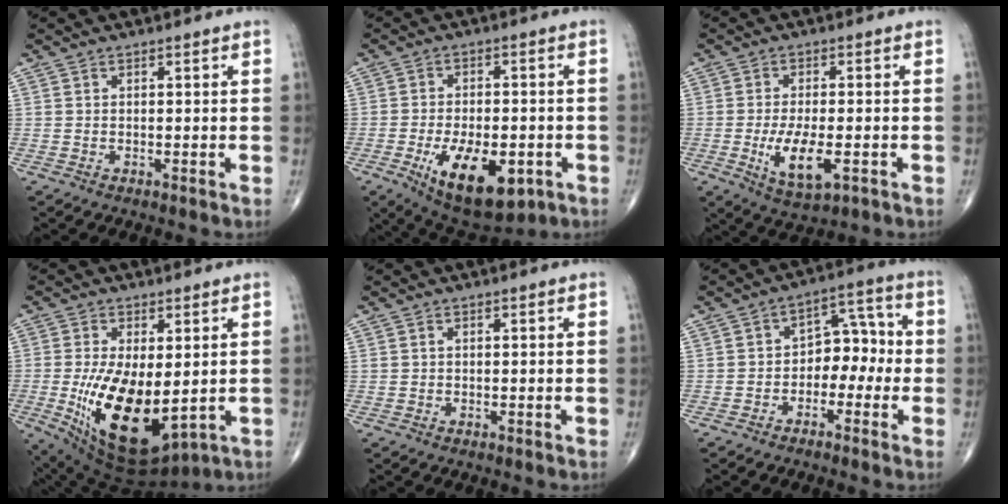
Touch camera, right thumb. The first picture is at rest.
{"total": 15.2, "force": [-5.8, 7.3, 12.0], "torque": [-0.177, 0.004, -0.074]}
{"total": 8.4, "force": [-2.5, 3.3, 7.3], "torque": [-0.131, -0.009, -0.037]}
{"total": 16.2, "force": [-1.9, 7.4, 14.3], "torque": [-0.249, -0.026, -0.007]}
{"total": 0.0}
{"total": 7.0, "force": [-1.5, 4.9, 4.8], "torque": [-0.033, 0.038, -0.038]}